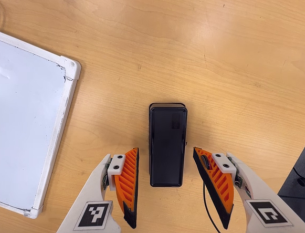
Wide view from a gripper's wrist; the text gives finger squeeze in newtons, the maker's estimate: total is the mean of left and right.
{"total": 0.0}